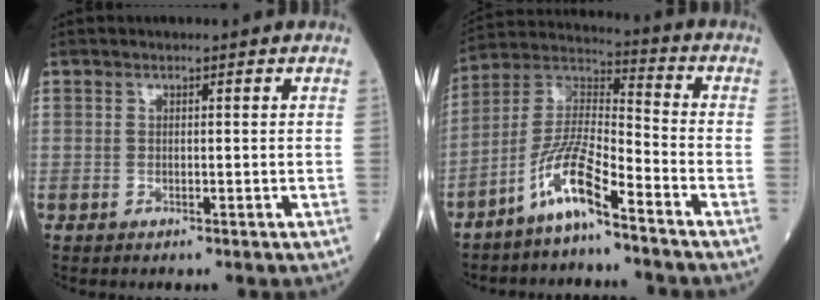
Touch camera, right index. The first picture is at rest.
{"total": 9.7, "force": [-6.4, 0.9, 7.2], "torque": [-0.159, 0.002, -0.132]}